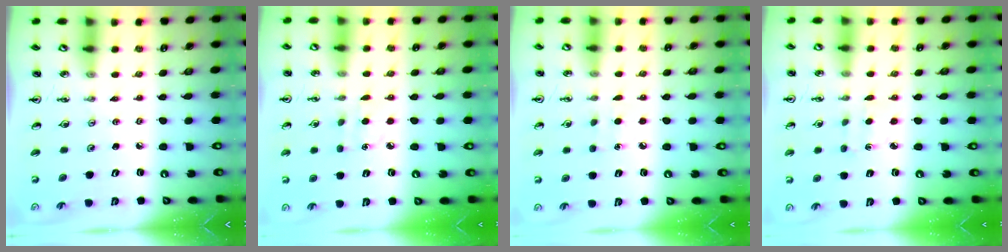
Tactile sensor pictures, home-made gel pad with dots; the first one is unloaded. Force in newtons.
{"total": 4.2, "press": 4.2, "slide": 0.6}
{"total": 5.1, "press": 5.1, "slide": 0.5}
{"total": 2.3, "press": 2.3, "slide": 0.4}